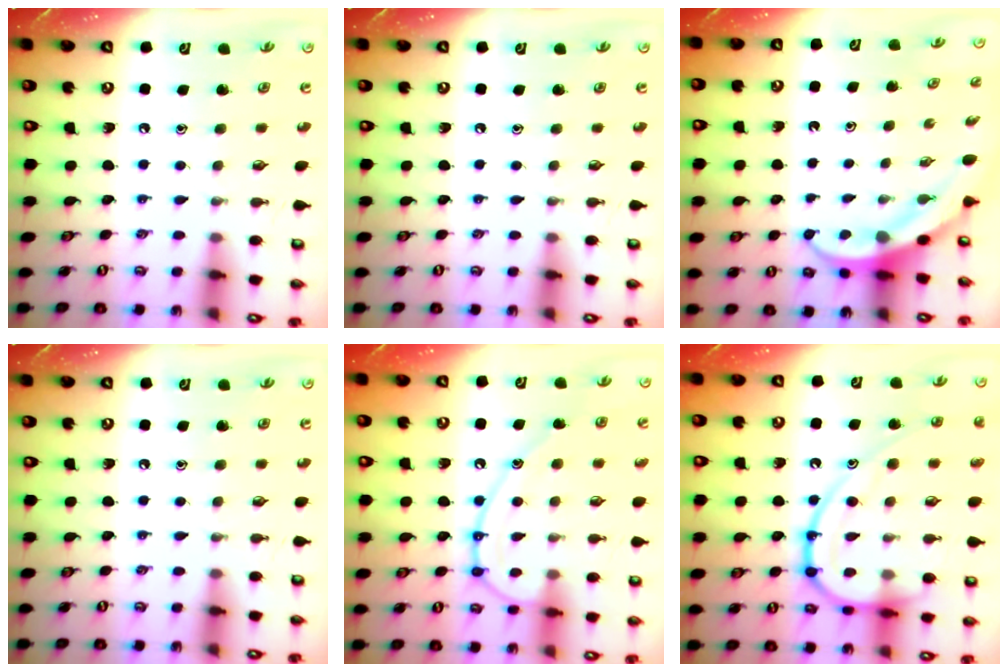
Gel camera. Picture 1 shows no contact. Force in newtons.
{"total": 0.0}
{"total": 4.0, "press": 4.0, "slide": 0.4}
{"total": 0.0}
{"total": 13.1, "press": 13.0, "slide": 1.4}
{"total": 18.0, "press": 17.9, "slide": 1.7}